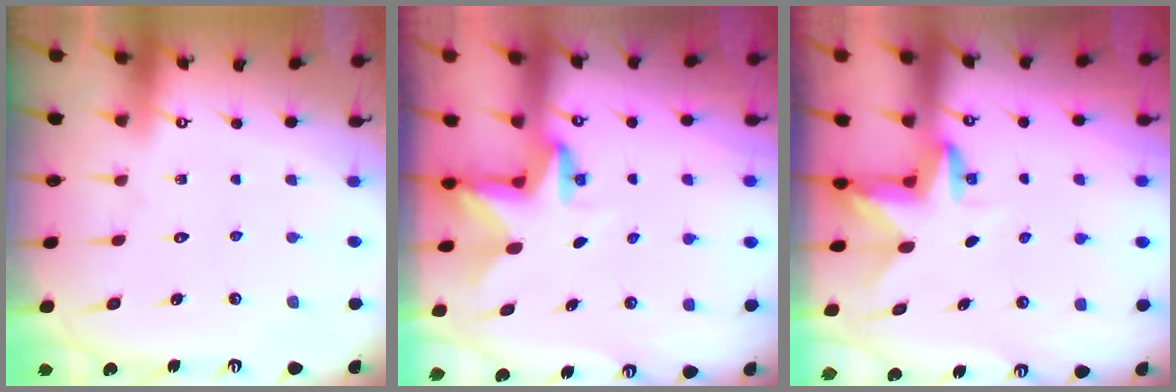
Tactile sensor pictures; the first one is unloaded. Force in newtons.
{"total": 2.9, "press": 2.9, "slide": 0.2}
{"total": 3.3, "press": 3.3, "slide": 0.1}